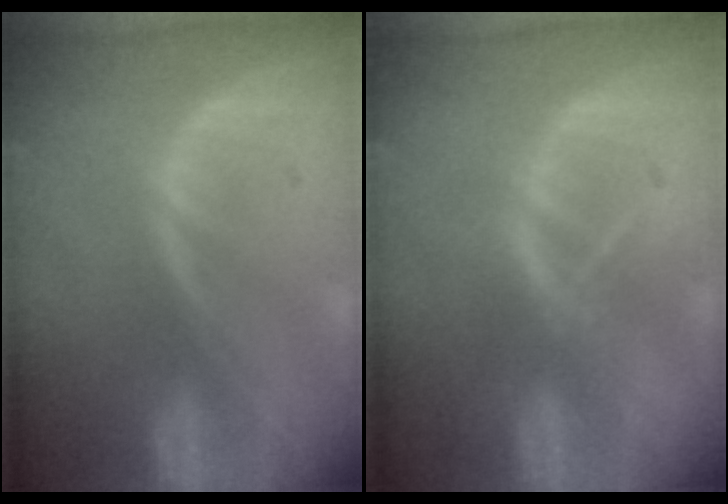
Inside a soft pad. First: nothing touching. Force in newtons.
{"total": 3.1, "press": 2.9, "slide": 0.9}